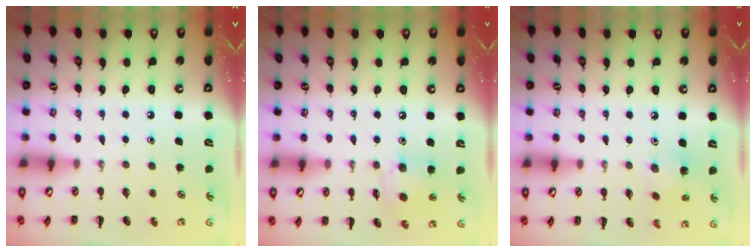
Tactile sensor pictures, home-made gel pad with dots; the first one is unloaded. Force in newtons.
{"total": 7.3, "press": 7.3, "slide": 0.7}
{"total": 2.7, "press": 2.7, "slide": 0.6}